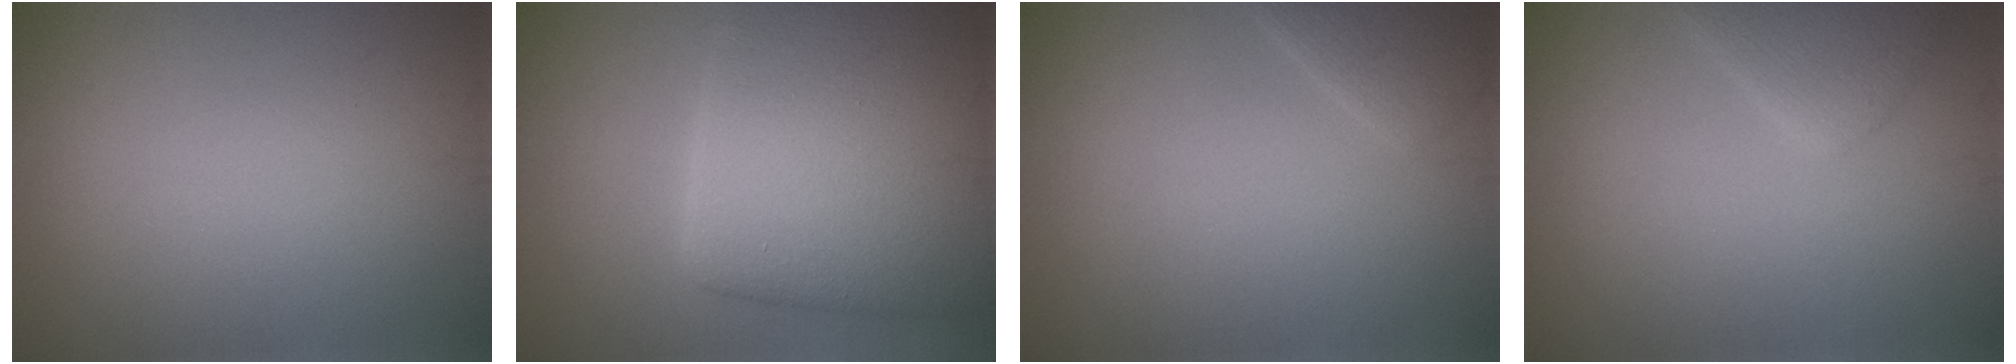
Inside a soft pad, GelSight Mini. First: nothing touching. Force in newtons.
{"total": 12.6, "press": 12.6, "slide": 0.9}
{"total": 1.9, "press": 1.9, "slide": 0.1}
{"total": 2.3, "press": 2.3, "slide": 0.1}